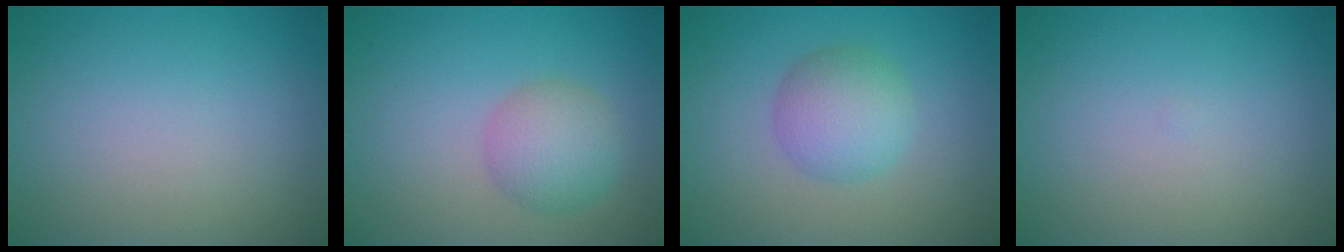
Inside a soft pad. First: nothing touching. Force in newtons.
{"total": 3.5, "press": 3.5, "slide": 0.1}
{"total": 3.9, "press": 3.9, "slide": 0.1}
{"total": 0.0}